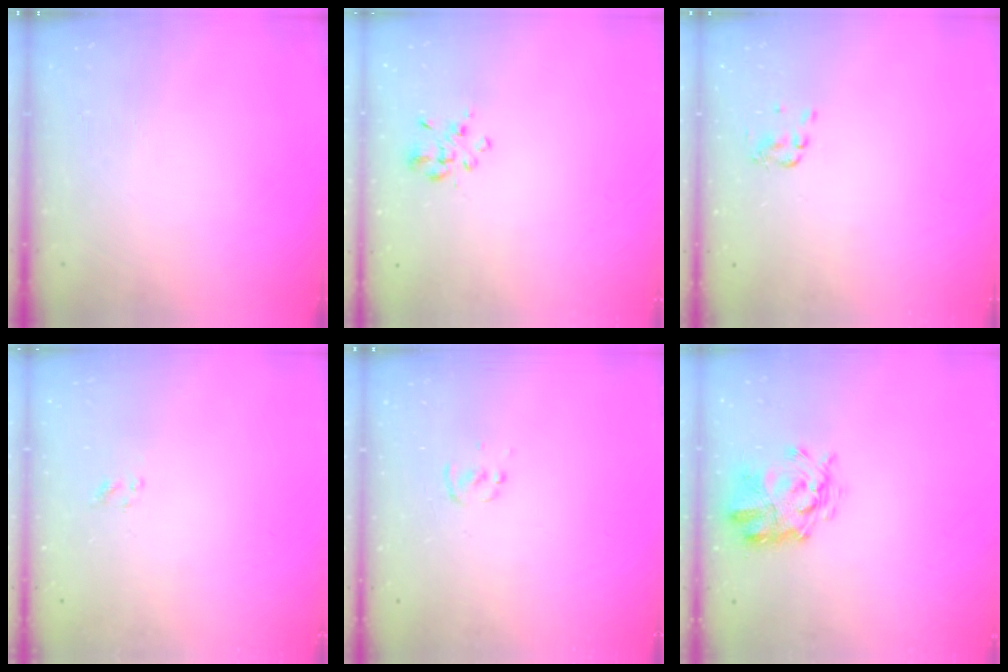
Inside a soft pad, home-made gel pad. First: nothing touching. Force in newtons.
{"total": 2.2, "press": 1.9, "slide": 1.1}
{"total": 1.8, "press": 1.7, "slide": 0.7}
{"total": 1.3, "press": 1.1, "slide": 0.6}
{"total": 1.1, "press": 1.1, "slide": 0.2}
{"total": 3.6, "press": 3.4, "slide": 1.1}